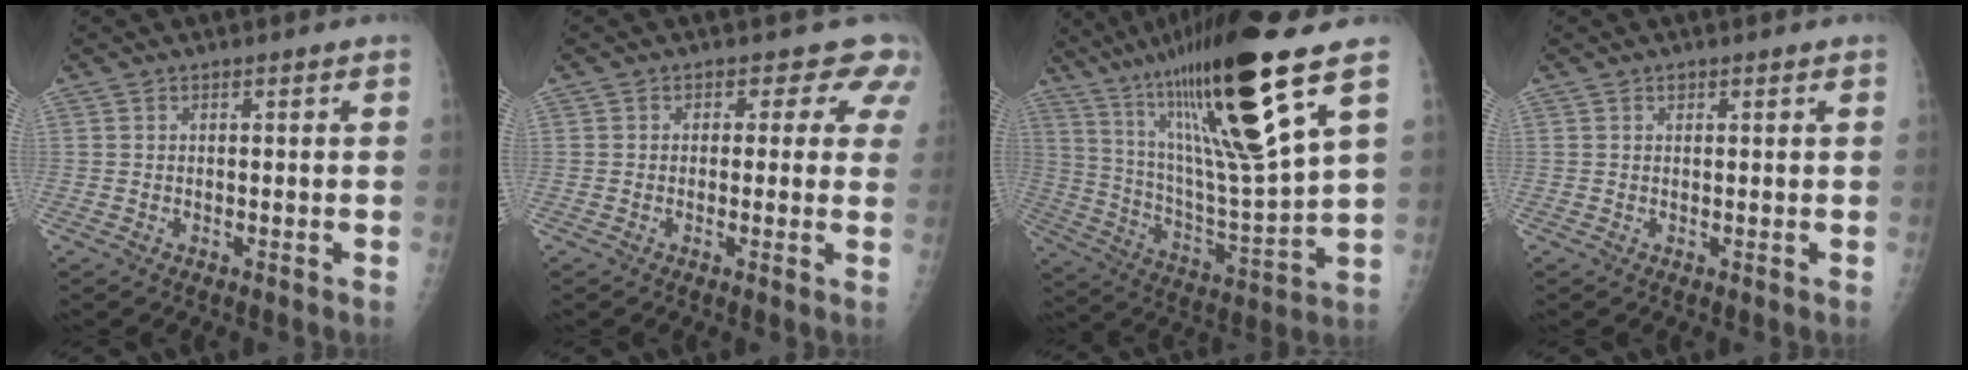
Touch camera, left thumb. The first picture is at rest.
{"total": 5.5, "force": [3.6, 4.1, 0.7], "torque": [0.044, -0.008, 0.012]}
{"total": 25.8, "force": [14.2, 3.0, 21.4], "torque": [-0.372, -0.058, 0.248]}
{"total": 0.7, "force": [0.5, 0.5, 0.1], "torque": [0.010, -0.002, 0.005]}